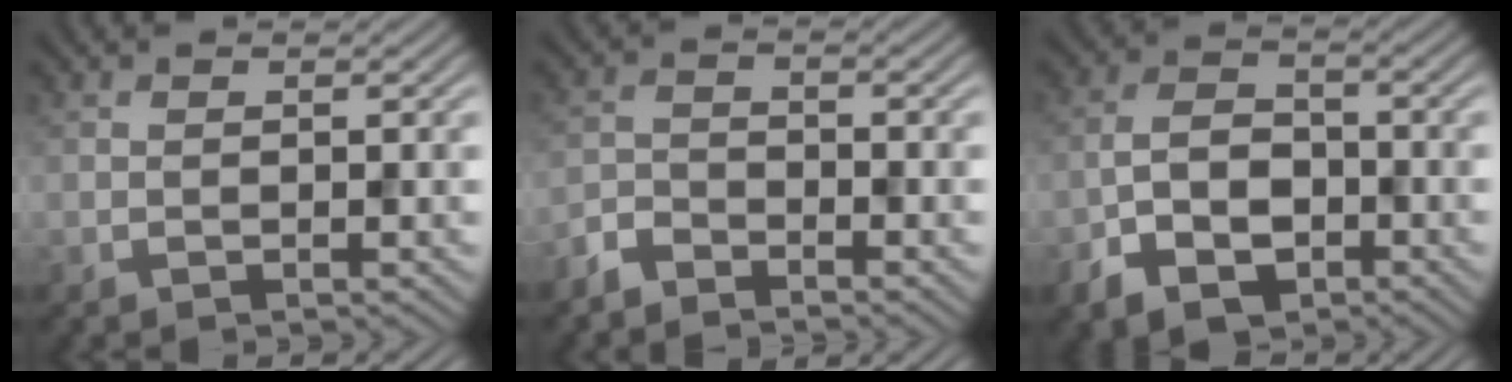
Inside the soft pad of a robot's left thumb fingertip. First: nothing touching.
{"total": 3.1, "force": [-2.8, 0.9, 0.8], "torque": [-0.017, -0.004, -0.070]}
{"total": 6.6, "force": [-3.5, 4.0, 4.0], "torque": [-0.083, -0.004, -0.073]}